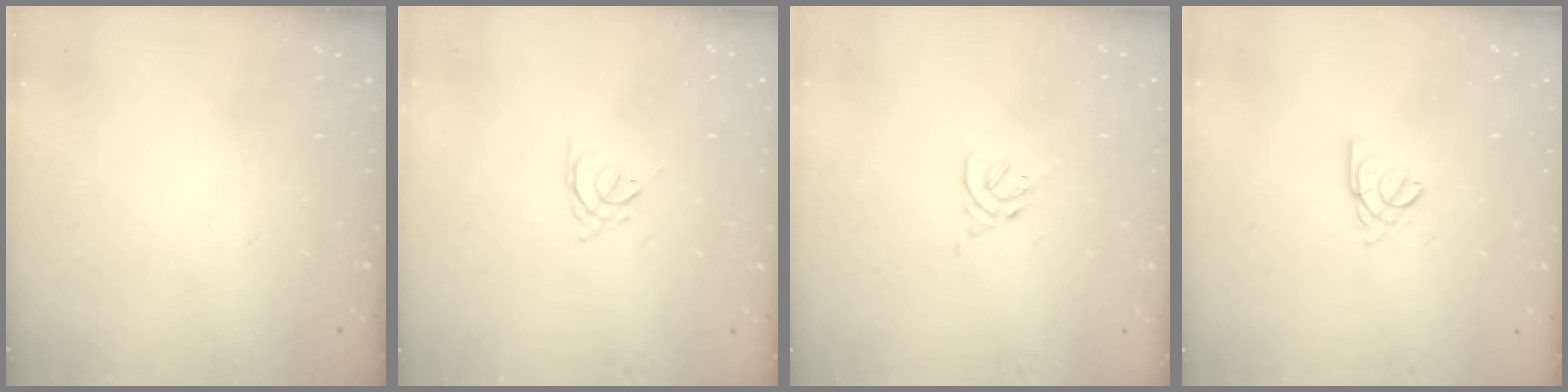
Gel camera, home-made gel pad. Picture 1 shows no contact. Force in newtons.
{"total": 2.5, "press": 2.4, "slide": 0.5}
{"total": 2.3, "press": 2.2, "slide": 0.5}
{"total": 2.6, "press": 2.5, "slide": 0.5}